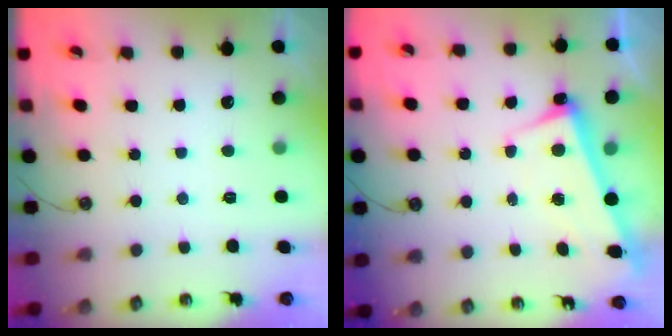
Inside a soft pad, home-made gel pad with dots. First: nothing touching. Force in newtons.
{"total": 3.3, "press": 3.2, "slide": 0.9}